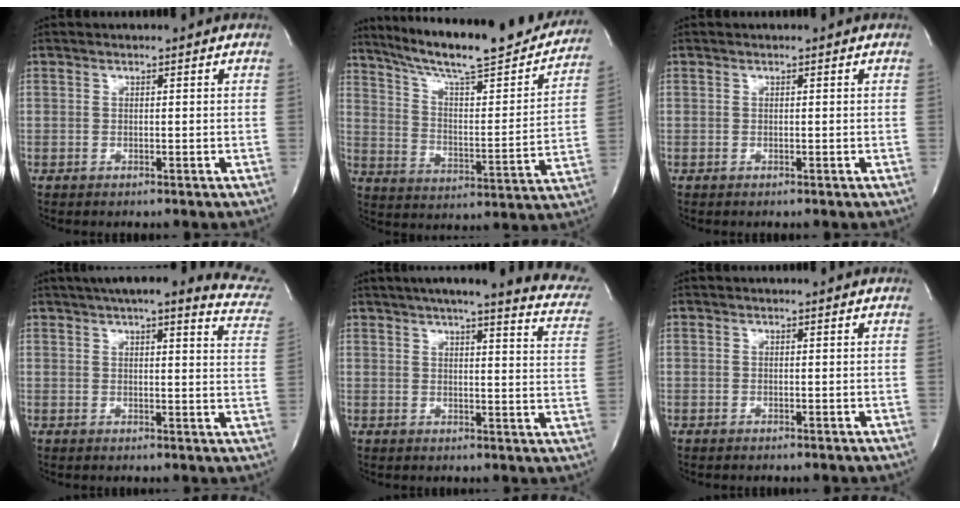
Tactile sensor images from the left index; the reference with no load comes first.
{"total": 25.7, "force": [22.4, 3.1, 12.2], "torque": [-0.193, -0.036, 0.310]}
{"total": 0.0}
{"total": 20.5, "force": [17.8, 3.4, 9.5], "torque": [-0.118, -0.027, 0.189]}
{"total": 19.6, "force": [16.4, 2.1, 10.6], "torque": [-0.132, -0.029, 0.178]}
{"total": 0.0}